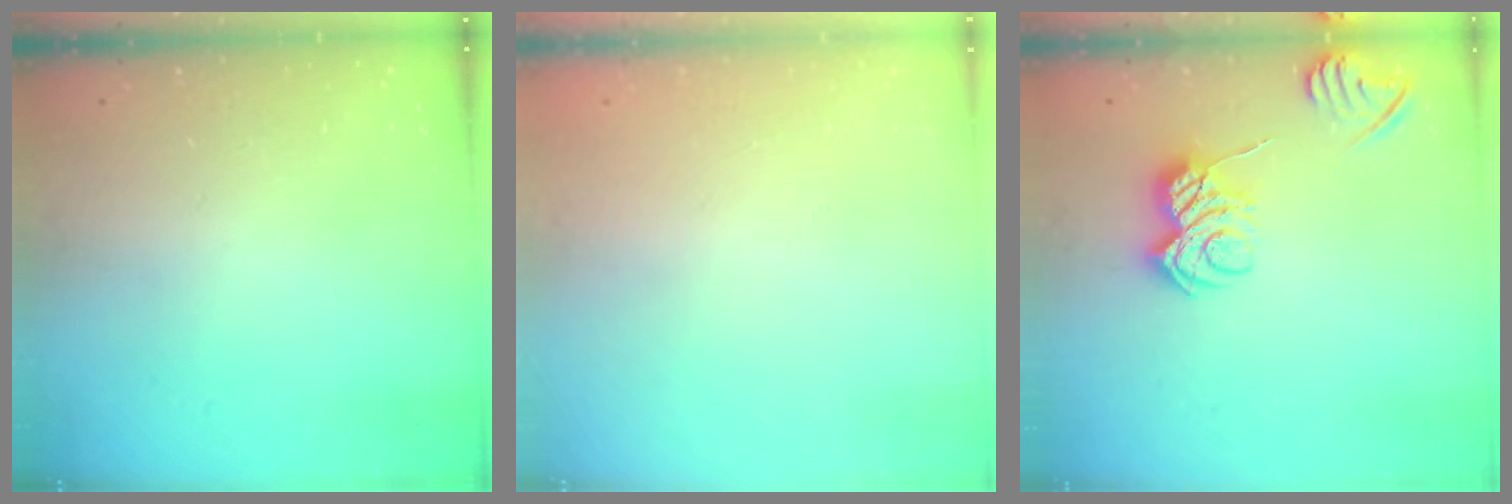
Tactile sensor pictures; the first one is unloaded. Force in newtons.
{"total": 2.7, "press": 2.6, "slide": 0.8}
{"total": 8.0, "press": 8.0, "slide": 0.7}